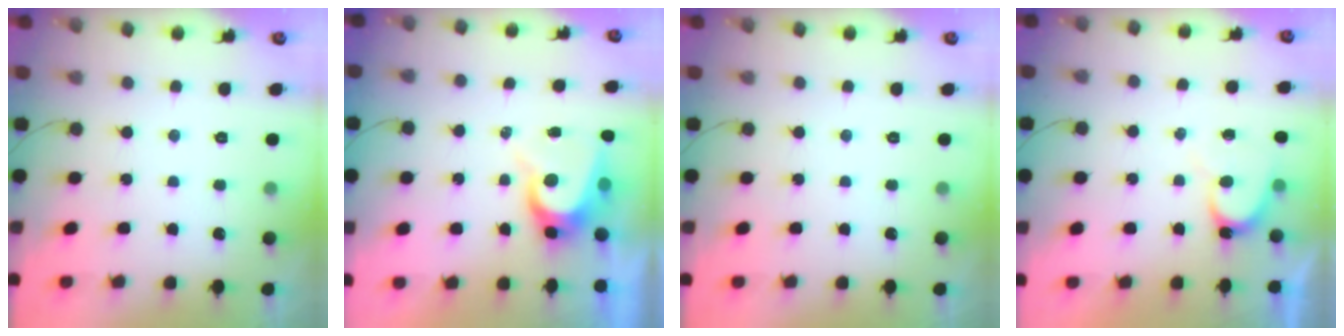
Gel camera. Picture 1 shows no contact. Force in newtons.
{"total": 7.7, "press": 7.7, "slide": 0.6}
{"total": 0.0}
{"total": 7.6, "press": 7.6, "slide": 0.4}